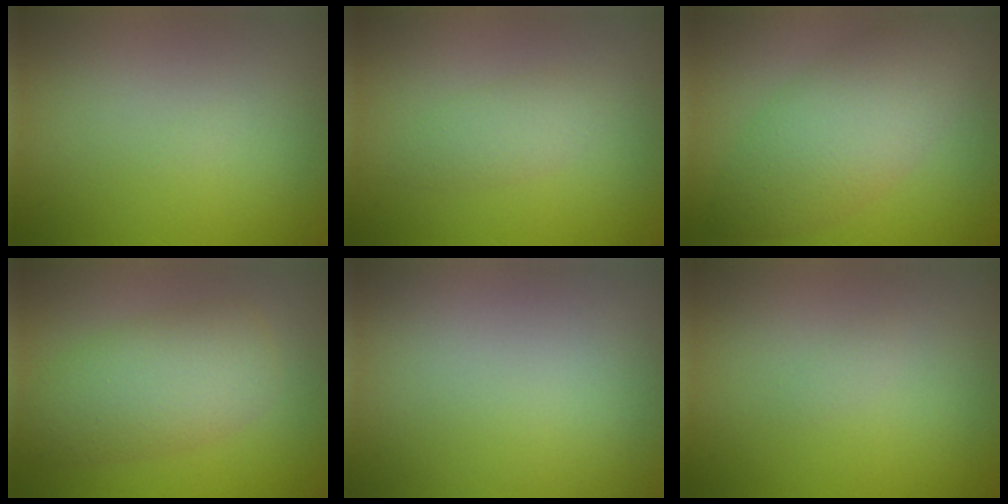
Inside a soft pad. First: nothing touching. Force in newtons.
{"total": 1.8, "press": 1.8, "slide": 0.0}
{"total": 6.6, "press": 6.6, "slide": 0.1}
{"total": 5.8, "press": 5.8, "slide": 0.3}
{"total": 0.0}
{"total": 0.6, "press": 0.5, "slide": 0.1}